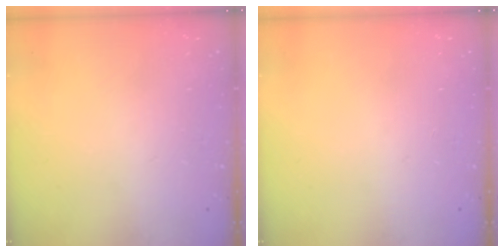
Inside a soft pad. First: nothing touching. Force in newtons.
{"total": 0.0}